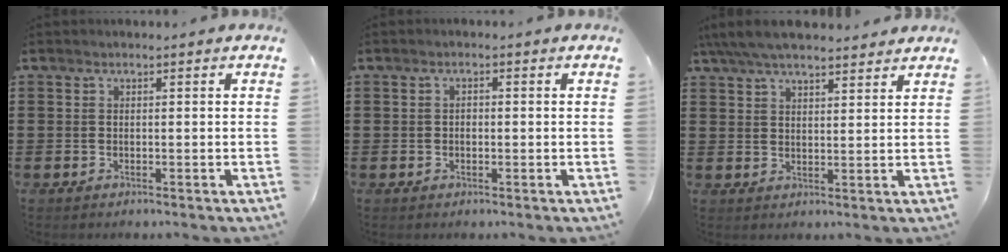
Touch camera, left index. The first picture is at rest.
{"total": 1.0, "force": [-0.1, 0.5, 0.8], "torque": [-0.017, 0.001, -0.002]}
{"total": 6.0, "force": [5.3, 1.2, 2.5], "torque": [-0.064, -0.009, 0.099]}